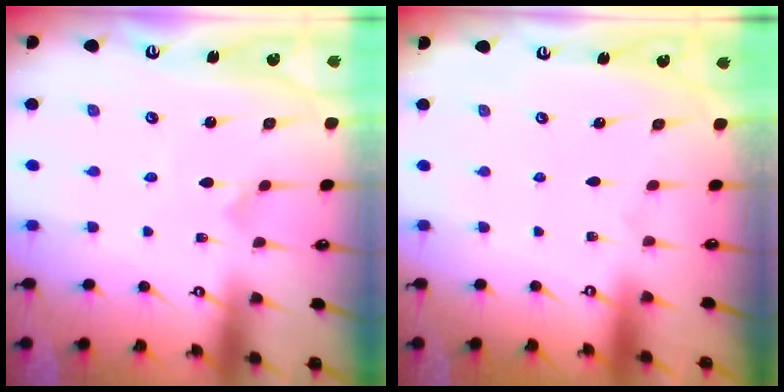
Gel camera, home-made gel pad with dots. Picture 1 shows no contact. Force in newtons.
{"total": 0.0}